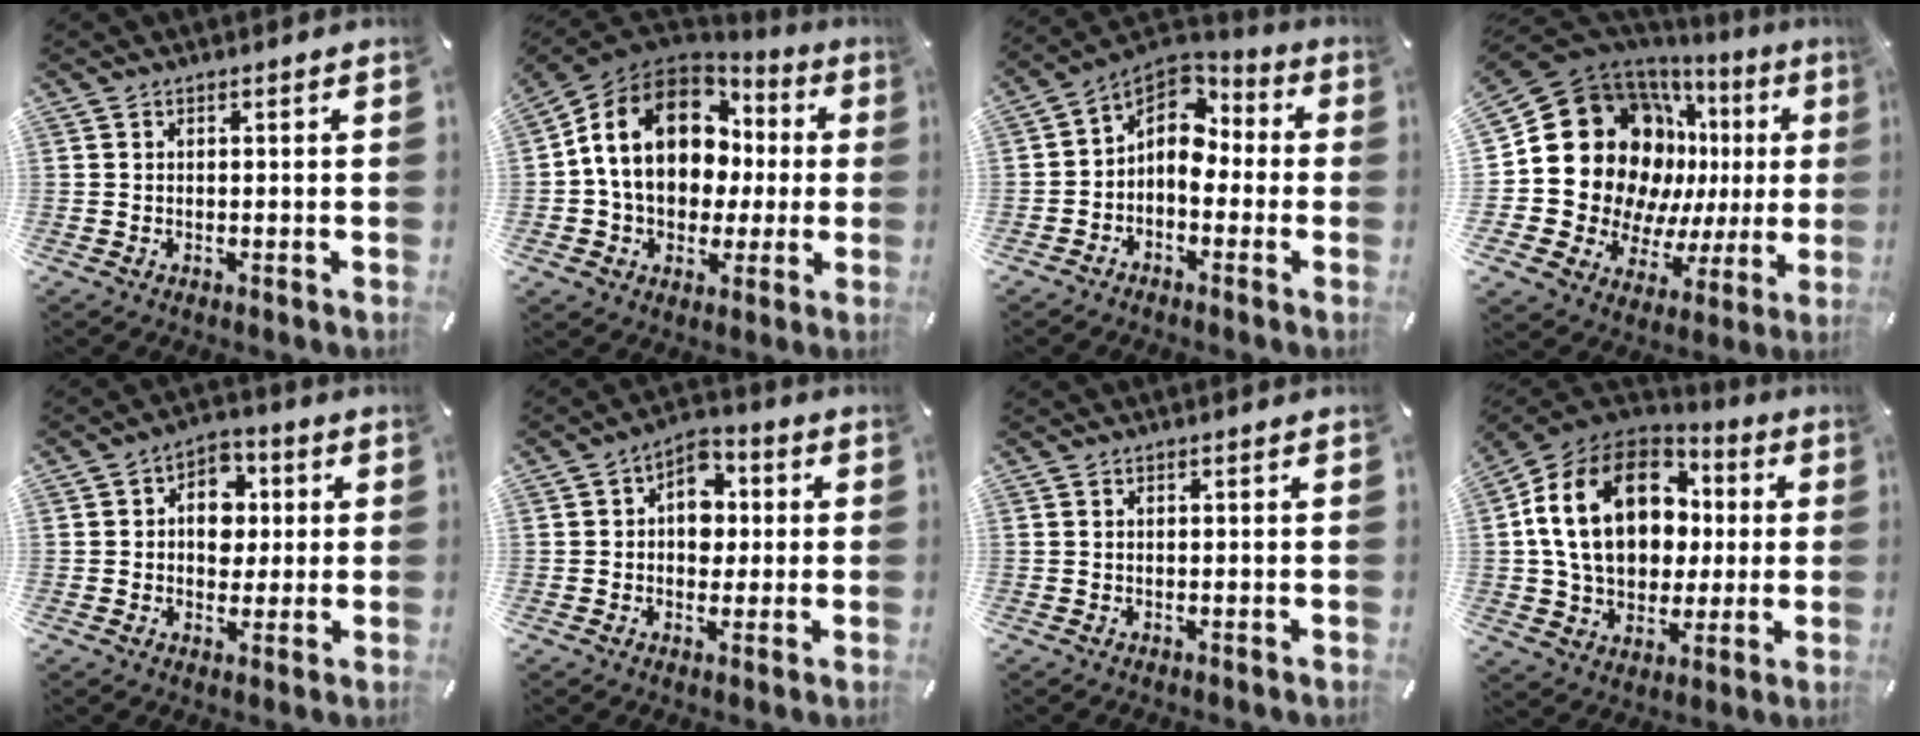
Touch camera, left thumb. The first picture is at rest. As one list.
[{"total": 16.3, "force": [2.8, 13.0, 9.5], "torque": [-0.194, -0.003, 0.059]}, {"total": 8.2, "force": [-0.2, 6.6, 4.9], "torque": [-0.106, -0.003, -0.008]}, {"total": 26.3, "force": [6.4, 19.3, 16.6], "torque": [-0.297, -0.057, 0.155]}, {"total": 8.2, "force": [0.4, 6.9, 4.4], "torque": [-0.057, 0.008, 0.003]}, {"total": 8.0, "force": [0.9, 6.3, 4.8], "torque": [-0.059, 0.001, 0.012]}, {"total": 0.0}, {"total": 20.9, "force": [3.9, 15.9, 13.1], "torque": [-0.256, 0.011, 0.073]}]